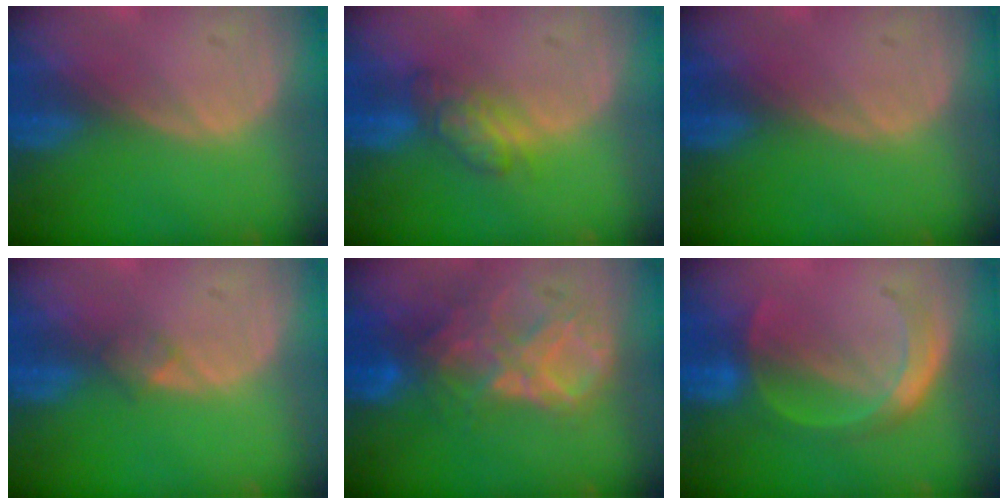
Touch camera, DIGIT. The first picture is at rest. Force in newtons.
{"total": 5.0, "press": 4.6, "slide": 2.0}
{"total": 0.0}
{"total": 1.4, "press": 1.4, "slide": 0.1}
{"total": 9.2, "press": 7.8, "slide": 4.8}
{"total": 5.6, "press": 5.1, "slide": 2.3}